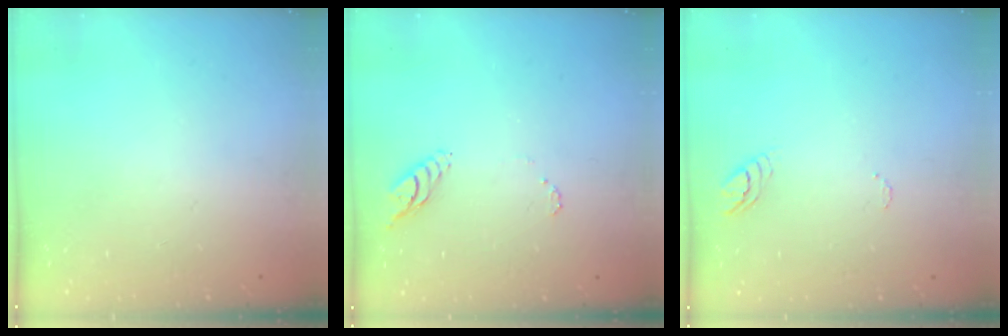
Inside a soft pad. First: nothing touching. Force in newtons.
{"total": 7.8, "press": 7.7, "slide": 0.8}
{"total": 3.6, "press": 3.6, "slide": 0.2}